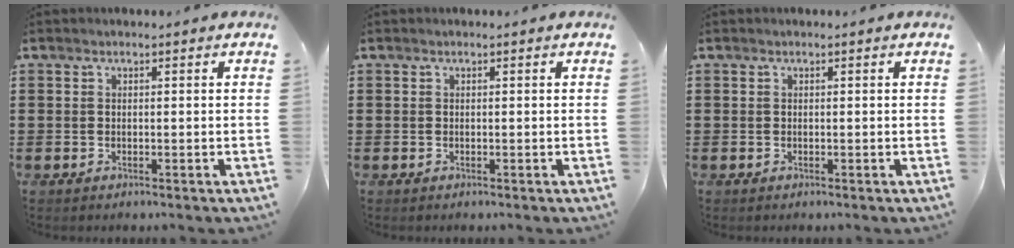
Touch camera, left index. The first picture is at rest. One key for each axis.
{"total": 0.0}
{"total": 0.0}